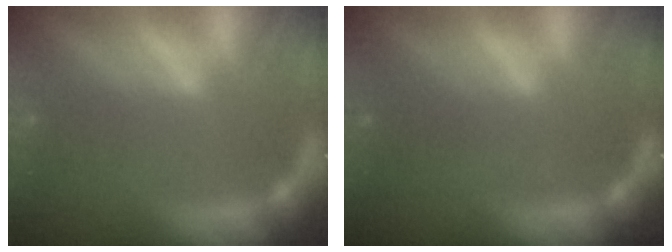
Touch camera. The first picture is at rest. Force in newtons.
{"total": 1.5}